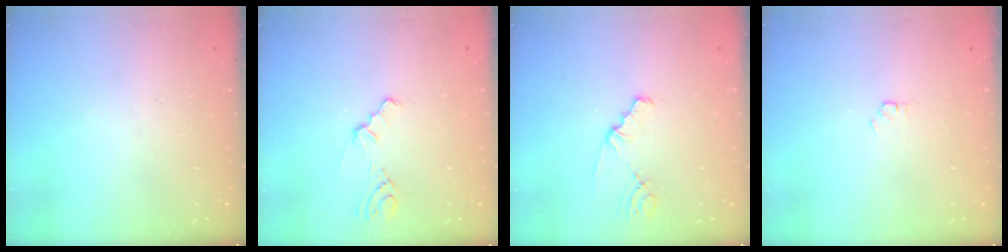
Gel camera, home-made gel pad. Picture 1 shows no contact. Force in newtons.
{"total": 2.8, "press": 2.8, "slide": 0.7}
{"total": 1.7, "press": 1.7, "slide": 0.1}
{"total": 1.5, "press": 1.4, "slide": 0.3}